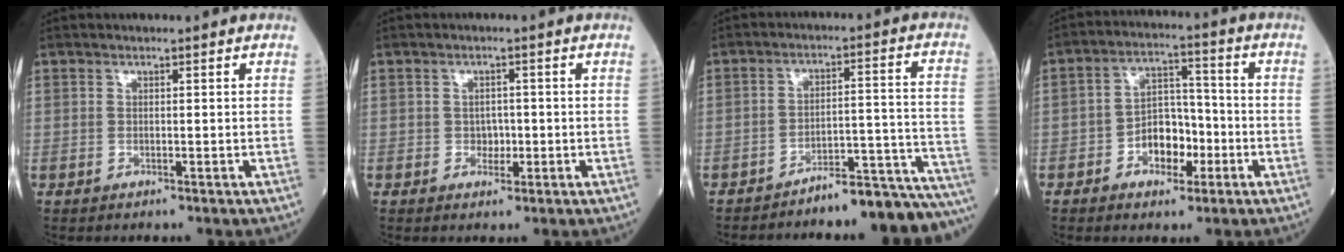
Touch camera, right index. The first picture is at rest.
{"total": 2.0, "force": [-0.4, 1.6, 1.2], "torque": [-0.011, 0.005, -0.003]}
{"total": 14.6, "force": [-14.0, 0.4, 3.9], "torque": [-0.015, 0.048, -0.188]}
{"total": 7.5, "force": [-2.7, 4.4, 5.4], "torque": [-0.092, 0.022, -0.045]}